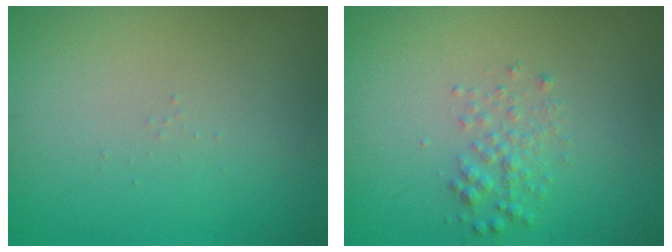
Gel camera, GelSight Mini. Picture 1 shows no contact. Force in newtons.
{"total": 1.6, "press": 1.6, "slide": 0.0}